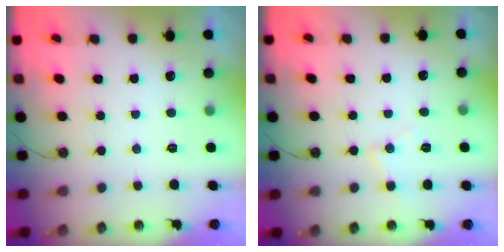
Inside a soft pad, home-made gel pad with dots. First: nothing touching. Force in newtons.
{"total": 6.0, "press": 6.0, "slide": 0.4}